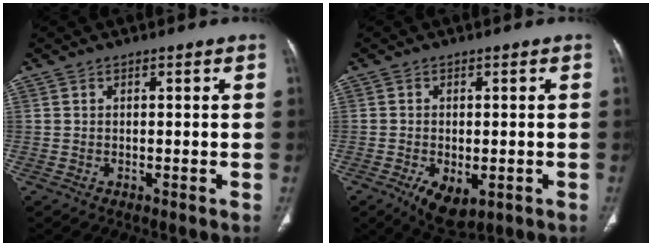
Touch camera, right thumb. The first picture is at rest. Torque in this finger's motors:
{"motor_torque": [-0.34, 0.44, 0.62, 0.19, 0.13]}